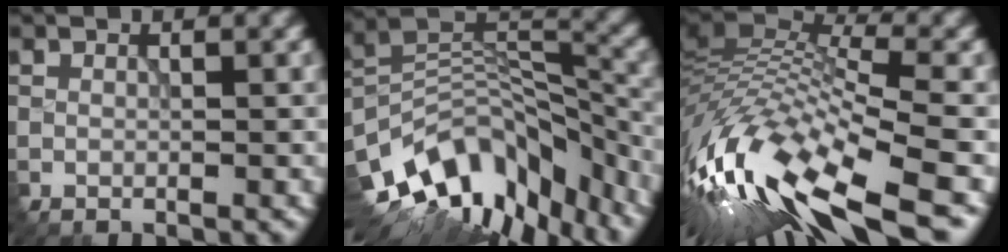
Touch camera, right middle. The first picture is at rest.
{"total": 13.1, "force": [-8.8, 6.8, 6.9], "torque": [-0.133, 0.007, -0.148]}
{"total": 14.7, "force": [-4.9, 5.1, 12.9], "torque": [-0.274, 0.009, -0.080]}